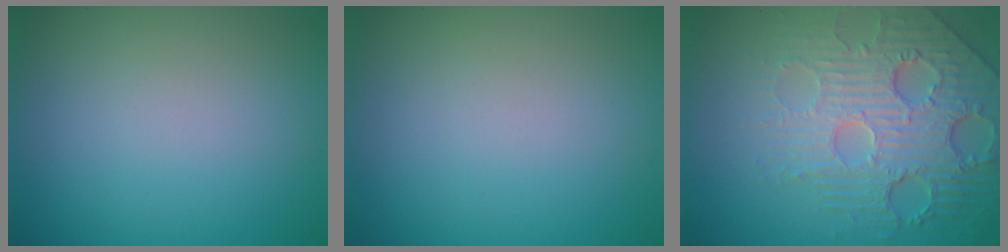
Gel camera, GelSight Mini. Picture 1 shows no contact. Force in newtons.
{"total": 0.0}
{"total": 7.1, "press": 5.4, "slide": 4.7}